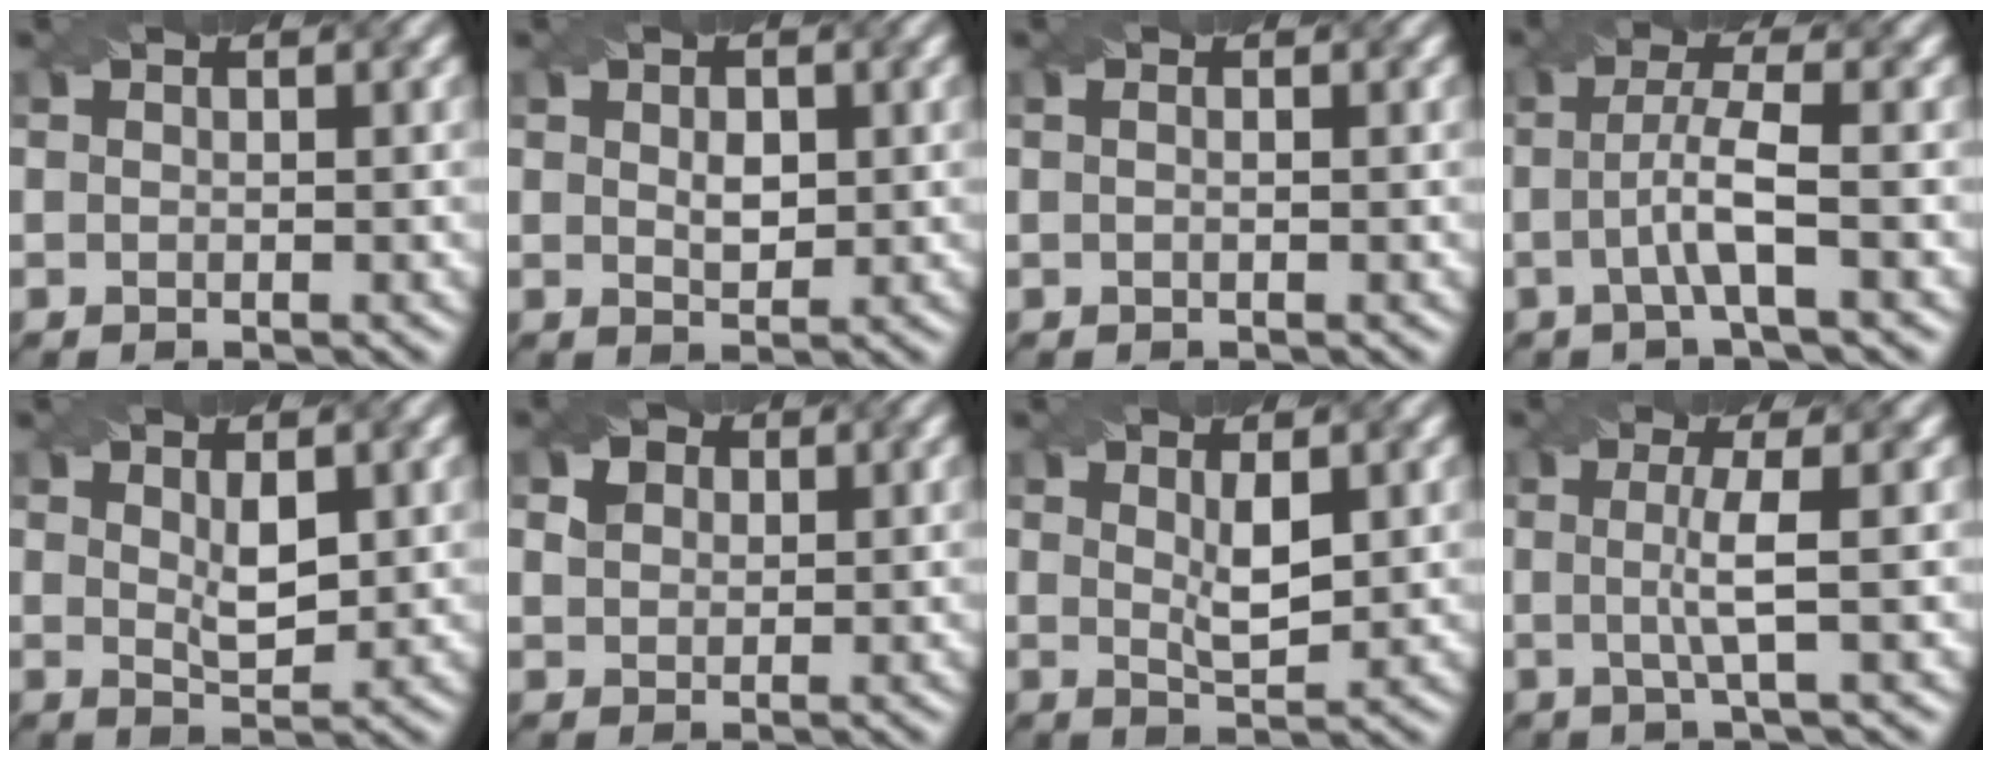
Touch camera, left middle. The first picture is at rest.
{"total": 1.9, "force": [0.4, 1.0, 1.5], "torque": [-0.025, -0.001, 0.009]}
{"total": 0.8, "force": [0.2, 0.3, 0.7], "torque": [-0.007, -0.004, -0.003]}
{"total": 3.9, "force": [-0.6, 0.6, 3.8], "torque": [-0.070, 0.004, -0.014]}
{"total": 2.5, "force": [0.9, 0.9, 2.2], "torque": [-0.040, -0.005, 0.019]}
{"total": 2.3, "force": [1.2, 1.8, 1.0], "torque": [-0.022, 0.002, 0.016]}
{"total": 2.6, "force": [0.9, 0.6, 2.3], "torque": [-0.043, -0.007, 0.018]}
{"total": 3.3, "force": [-0.1, 0.5, 3.3], "torque": [-0.062, -0.003, -0.006]}